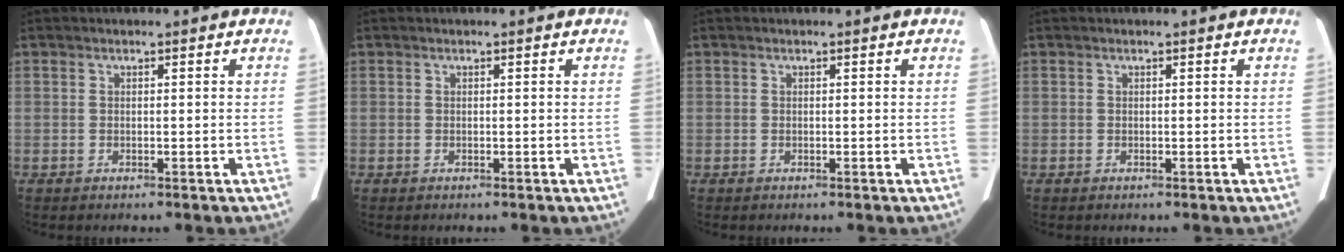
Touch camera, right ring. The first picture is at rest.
{"total": 0.0}
{"total": 0.0}
{"total": 0.0}